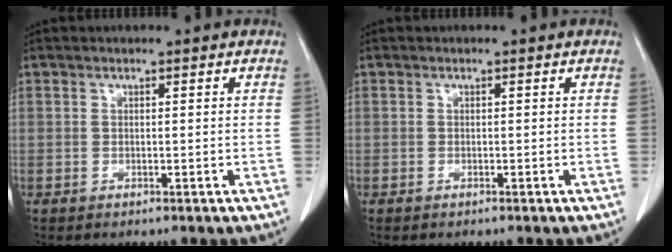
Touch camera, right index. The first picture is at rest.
{"total": 0.0}